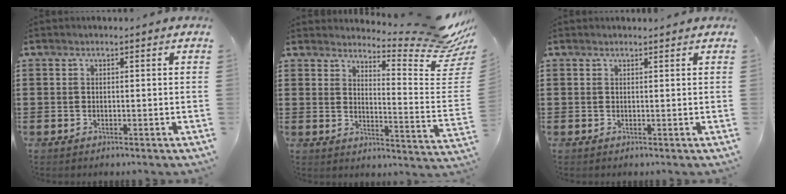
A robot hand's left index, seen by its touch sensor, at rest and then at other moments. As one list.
[{"total": 8.0, "force": [7.0, 0.7, 3.8], "torque": [-0.054, -0.070, 0.116]}, {"total": 0.6, "force": [0.6, 0.0, 0.1], "torque": [-0.003, 0.000, 0.012]}]